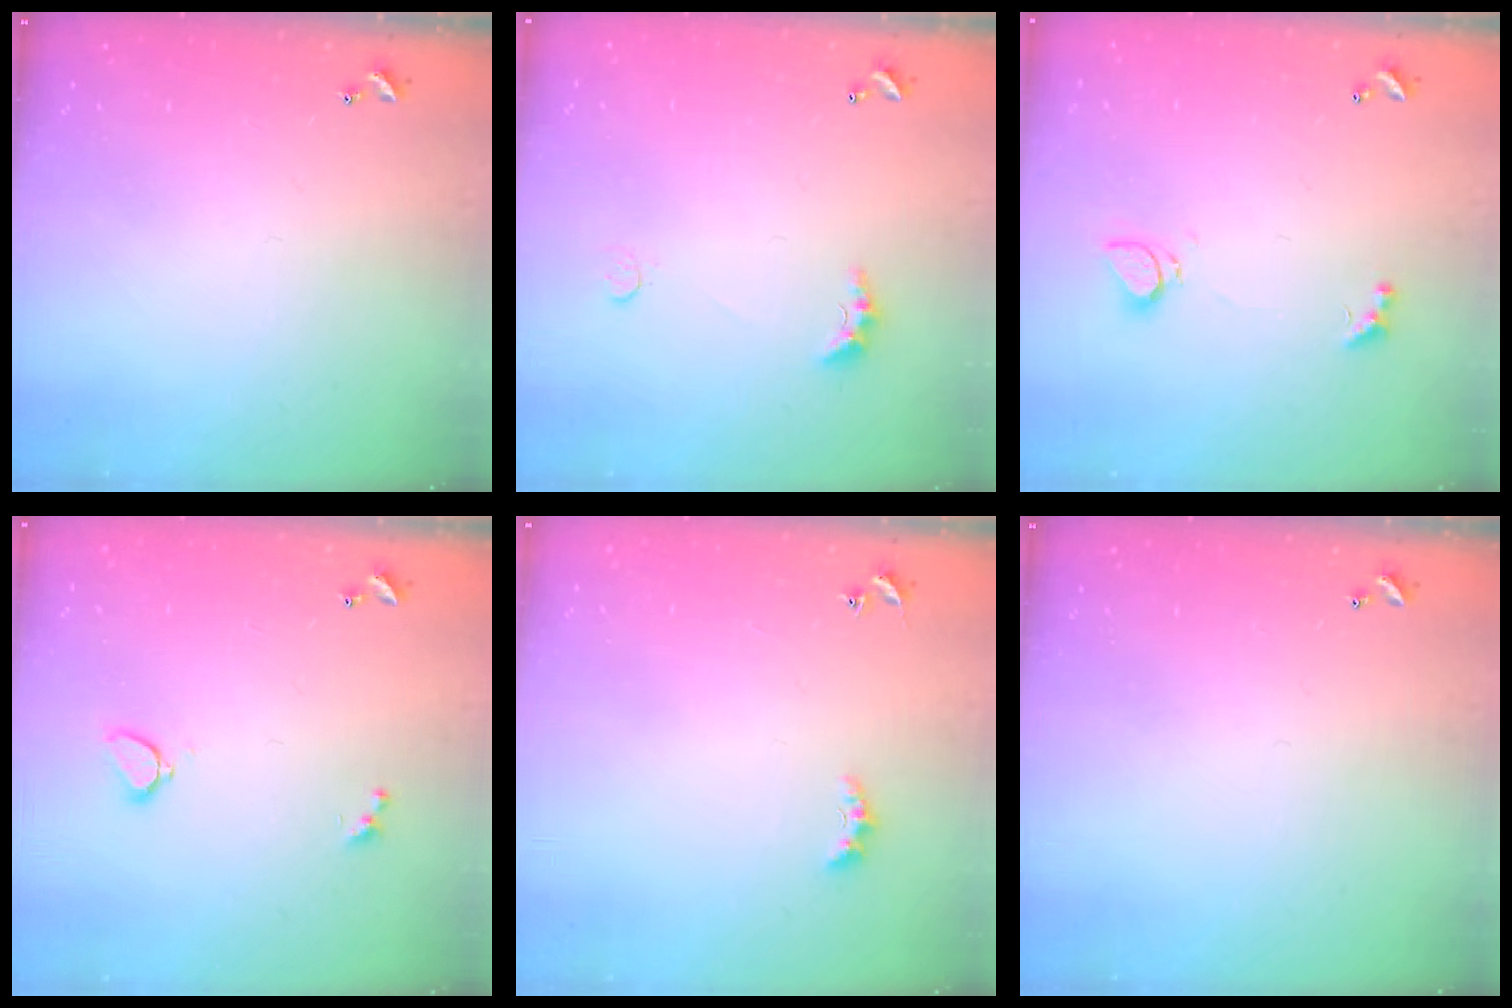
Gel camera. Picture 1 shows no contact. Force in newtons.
{"total": 2.6, "press": 2.5, "slide": 0.7}
{"total": 2.1, "press": 2.0, "slide": 0.7}
{"total": 2.9, "press": 2.6, "slide": 1.3}
{"total": 2.4, "press": 2.3, "slide": 0.5}
{"total": 0.0}